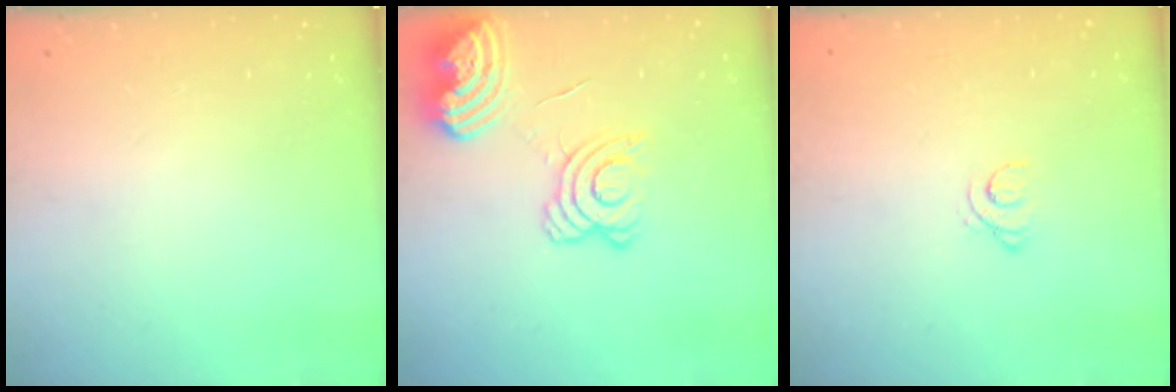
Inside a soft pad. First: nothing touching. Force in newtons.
{"total": 15.7, "press": 15.5, "slide": 1.9}
{"total": 1.4, "press": 1.4, "slide": 0.2}